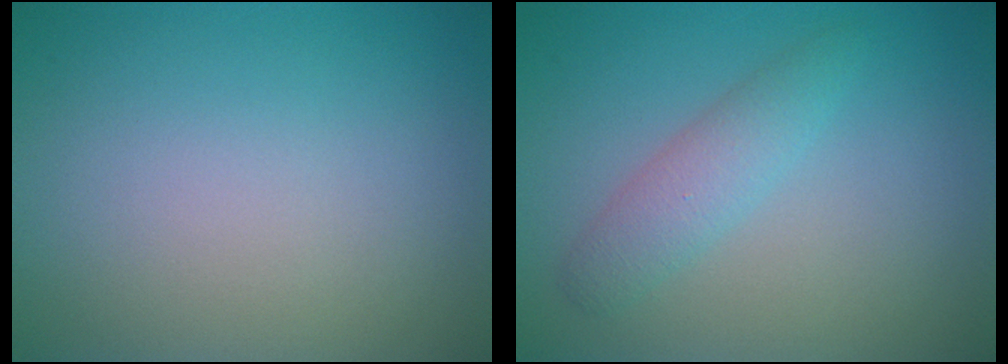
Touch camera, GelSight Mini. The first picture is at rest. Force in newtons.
{"total": 2.4, "press": 2.4, "slide": 0.1}